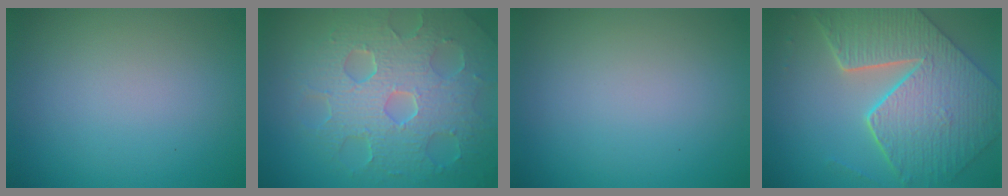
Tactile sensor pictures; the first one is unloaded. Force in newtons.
{"total": 8.6, "press": 6.1, "slide": 6.1}
{"total": 0.0}
{"total": 9.3, "press": 6.7, "slide": 6.4}